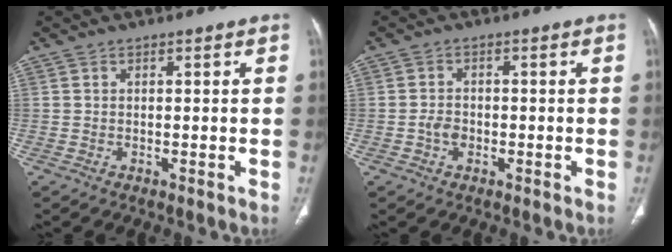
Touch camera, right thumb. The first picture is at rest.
{"total": 2.6, "force": [-0.8, 1.9, 1.6], "torque": [-0.022, 0.009, -0.016]}